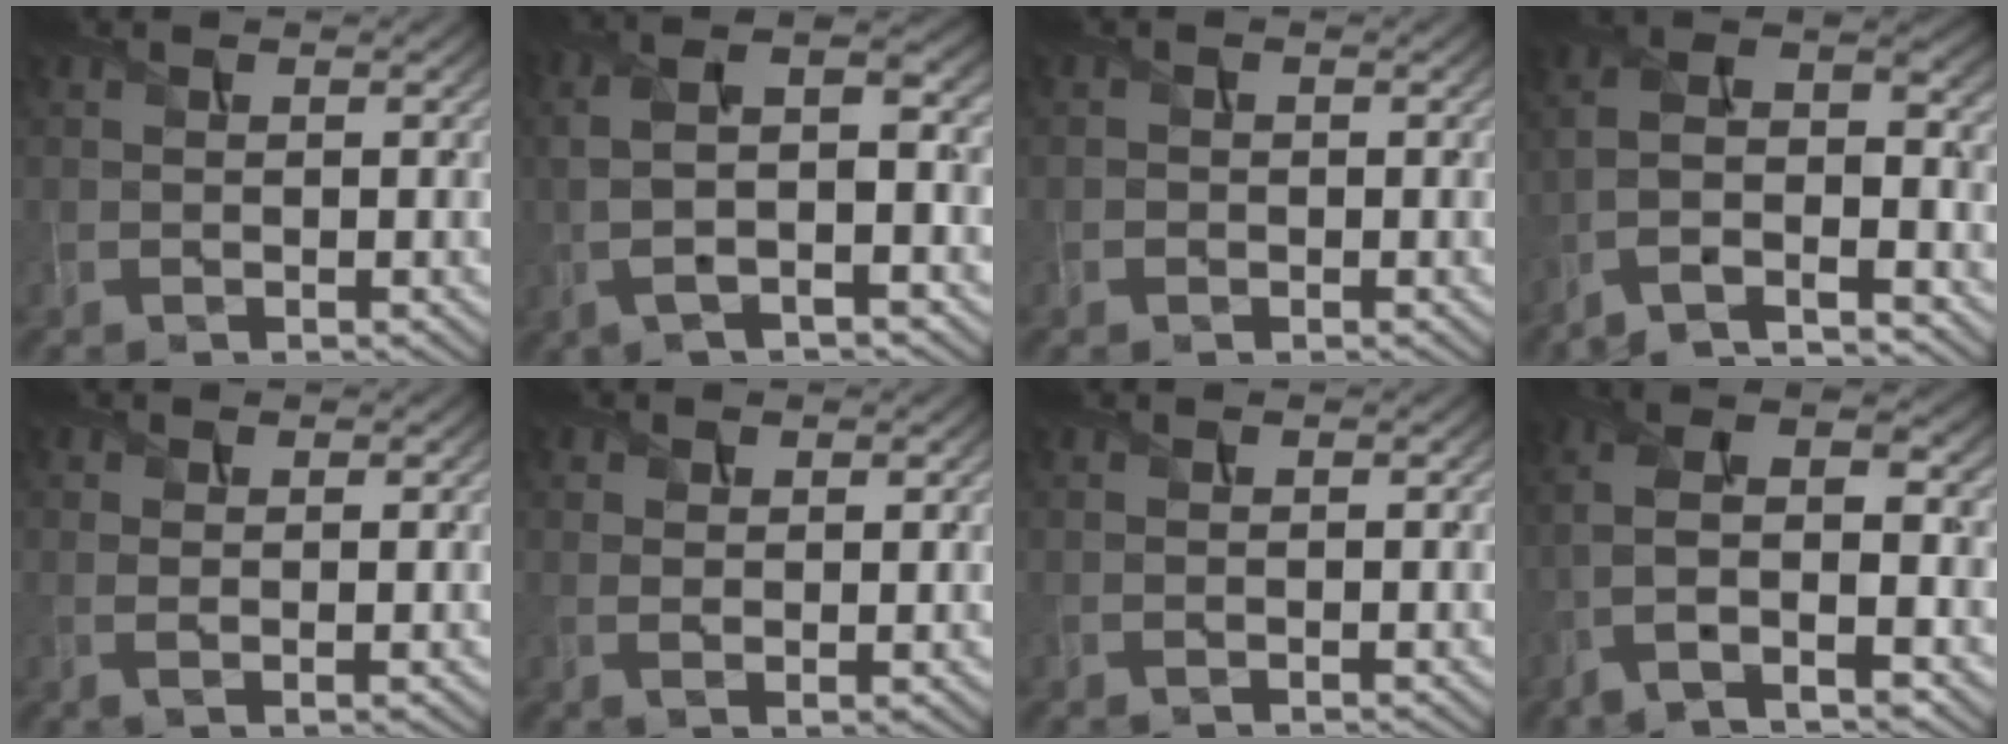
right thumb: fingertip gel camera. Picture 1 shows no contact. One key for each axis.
{"total": 8.9, "fx": -0.5, "fy": 3.1, "fz": 8.4, "tx": -0.178, "ty": 0.015, "tz": -0.021}
{"total": 0.7, "fx": -0.4, "fy": 0.5, "fz": 0.1, "tx": -0.001, "ty": -0.002, "tz": -0.009}
{"total": 12.7, "fx": -7.2, "fy": 4.3, "fz": 9.5, "tx": -0.195, "ty": 0.003, "tz": -0.126}
{"total": 1.5, "fx": 0.3, "fy": 0.3, "fz": 1.5, "tx": -0.030, "ty": -0.002, "tz": 0.006}
{"total": 2.2, "fx": 0.9, "fy": 1.0, "fz": 1.7, "tx": -0.037, "ty": -0.004, "tz": 0.021}
{"total": 0.0}
{"total": 10.1, "fx": -3.1, "fy": 4.0, "fz": 8.7, "tx": -0.195, "ty": 0.013, "tz": -0.069}